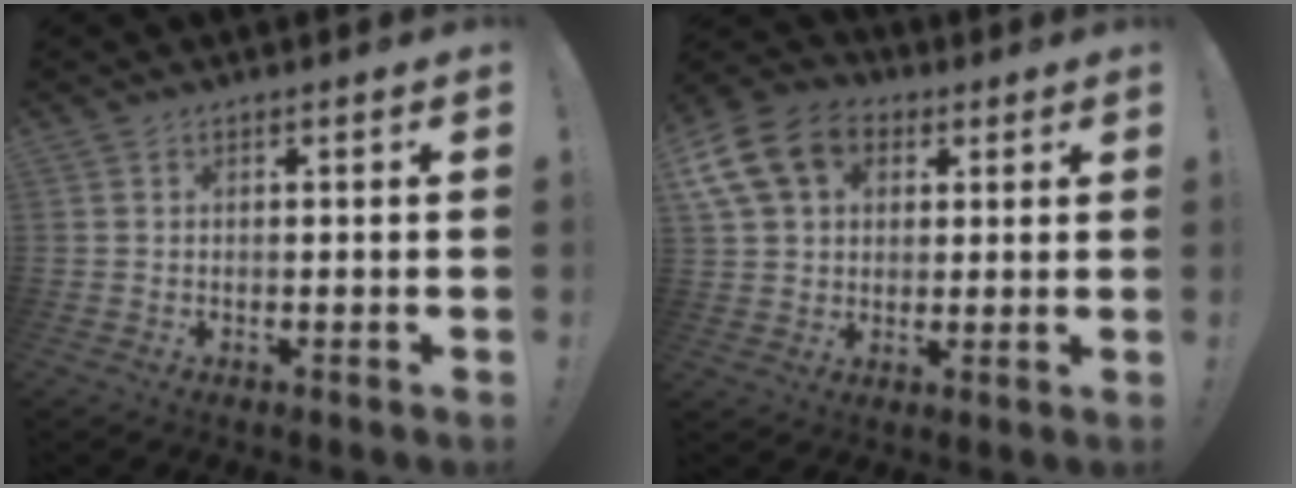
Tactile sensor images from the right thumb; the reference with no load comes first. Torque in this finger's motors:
{"motor_torque": [-0.29, 1.04, 0.55, -0.27, 0.45]}